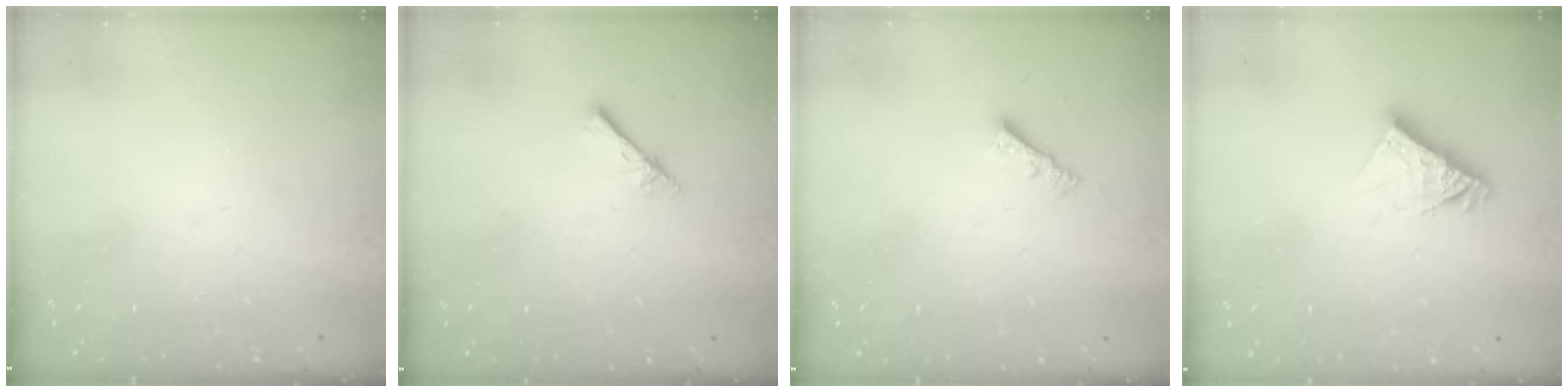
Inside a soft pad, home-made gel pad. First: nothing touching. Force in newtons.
{"total": 2.6, "press": 2.6, "slide": 0.3}
{"total": 3.0, "press": 3.0, "slide": 0.1}
{"total": 8.4, "press": 8.4, "slide": 0.7}